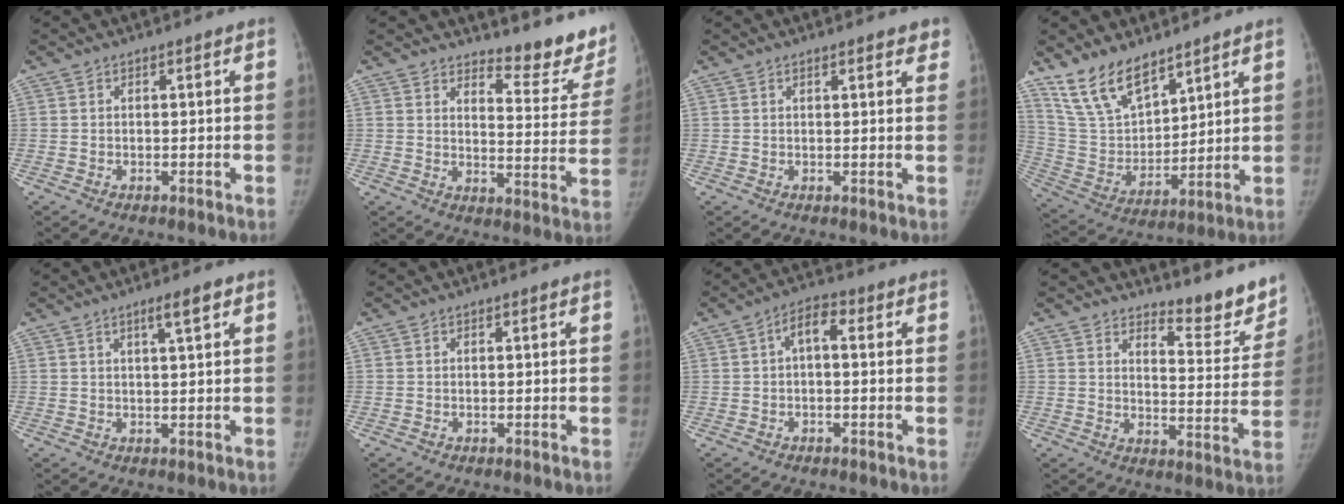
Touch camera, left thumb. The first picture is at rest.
{"total": 13.6, "force": [12.6, 3.6, 3.7], "torque": [-0.002, -0.137, 0.140]}
{"total": 2.3, "force": [1.8, 0.5, 1.3], "torque": [-0.002, 0.000, 0.018]}
{"total": 13.6, "force": [10.4, 6.1, 6.2], "torque": [-0.088, -0.054, 0.215]}
{"total": 3.3, "force": [1.8, 0.2, 2.8], "torque": [-0.043, -0.006, 0.032]}
{"total": 0.0}
{"total": 4.3, "force": [0.4, 2.2, 3.6], "torque": [-0.048, 0.020, -0.001]}
{"total": 11.4, "force": [10.5, 3.2, 3.0], "torque": [-0.002, -0.111, 0.125]}